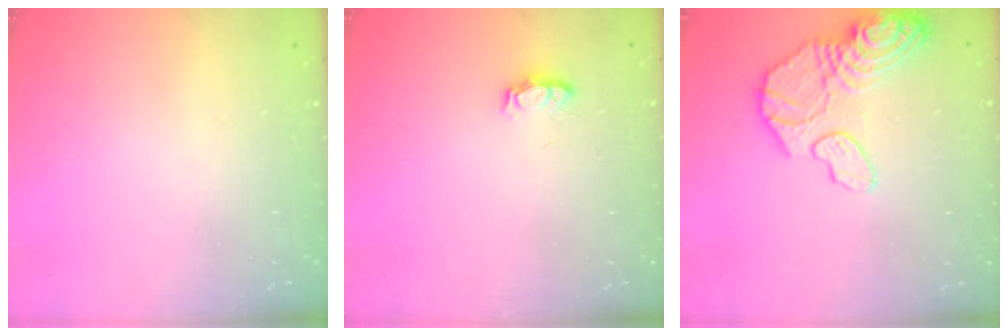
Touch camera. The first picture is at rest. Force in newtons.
{"total": 4.2, "press": 3.6, "slide": 2.1}
{"total": 16.3, "press": 16.2, "slide": 1.9}